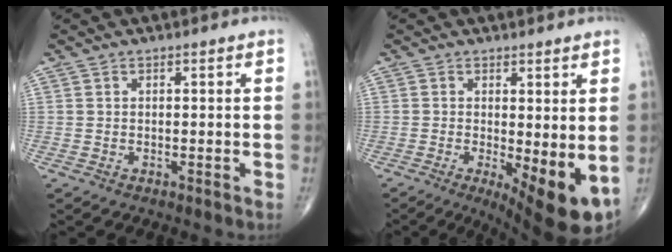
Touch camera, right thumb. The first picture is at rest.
{"total": 10.3, "force": [-1.7, 3.4, 9.6], "torque": [-0.135, -0.024, -0.016]}